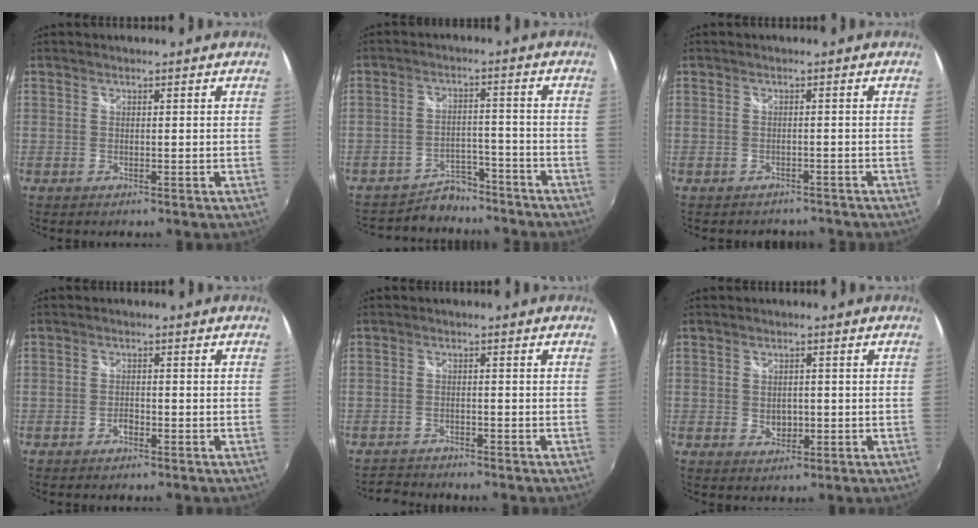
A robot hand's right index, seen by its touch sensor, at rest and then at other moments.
{"total": 9.0, "force": [-8.2, 3.7, 0.9], "torque": [-0.036, 0.021, -0.117]}
{"total": 4.5, "force": [-4.0, 1.7, 1.0], "torque": [-0.028, -0.012, -0.055]}
{"total": 1.4, "force": [-1.0, 0.7, 0.6], "torque": [-0.013, 0.001, -0.018]}
{"total": 3.2, "force": [-3.2, 0.3, -0.1], "torque": [-0.010, -0.006, -0.064]}
{"total": 3.4, "force": [-0.5, 2.7, 2.0], "torque": [-0.032, -0.004, -0.006]}